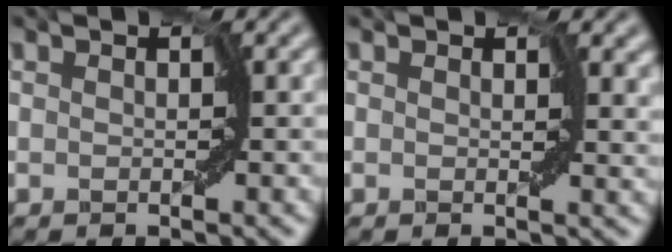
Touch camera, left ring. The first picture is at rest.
{"total": 1.8, "force": [0.7, 1.1, 1.3], "torque": [-0.017, -0.003, 0.004]}